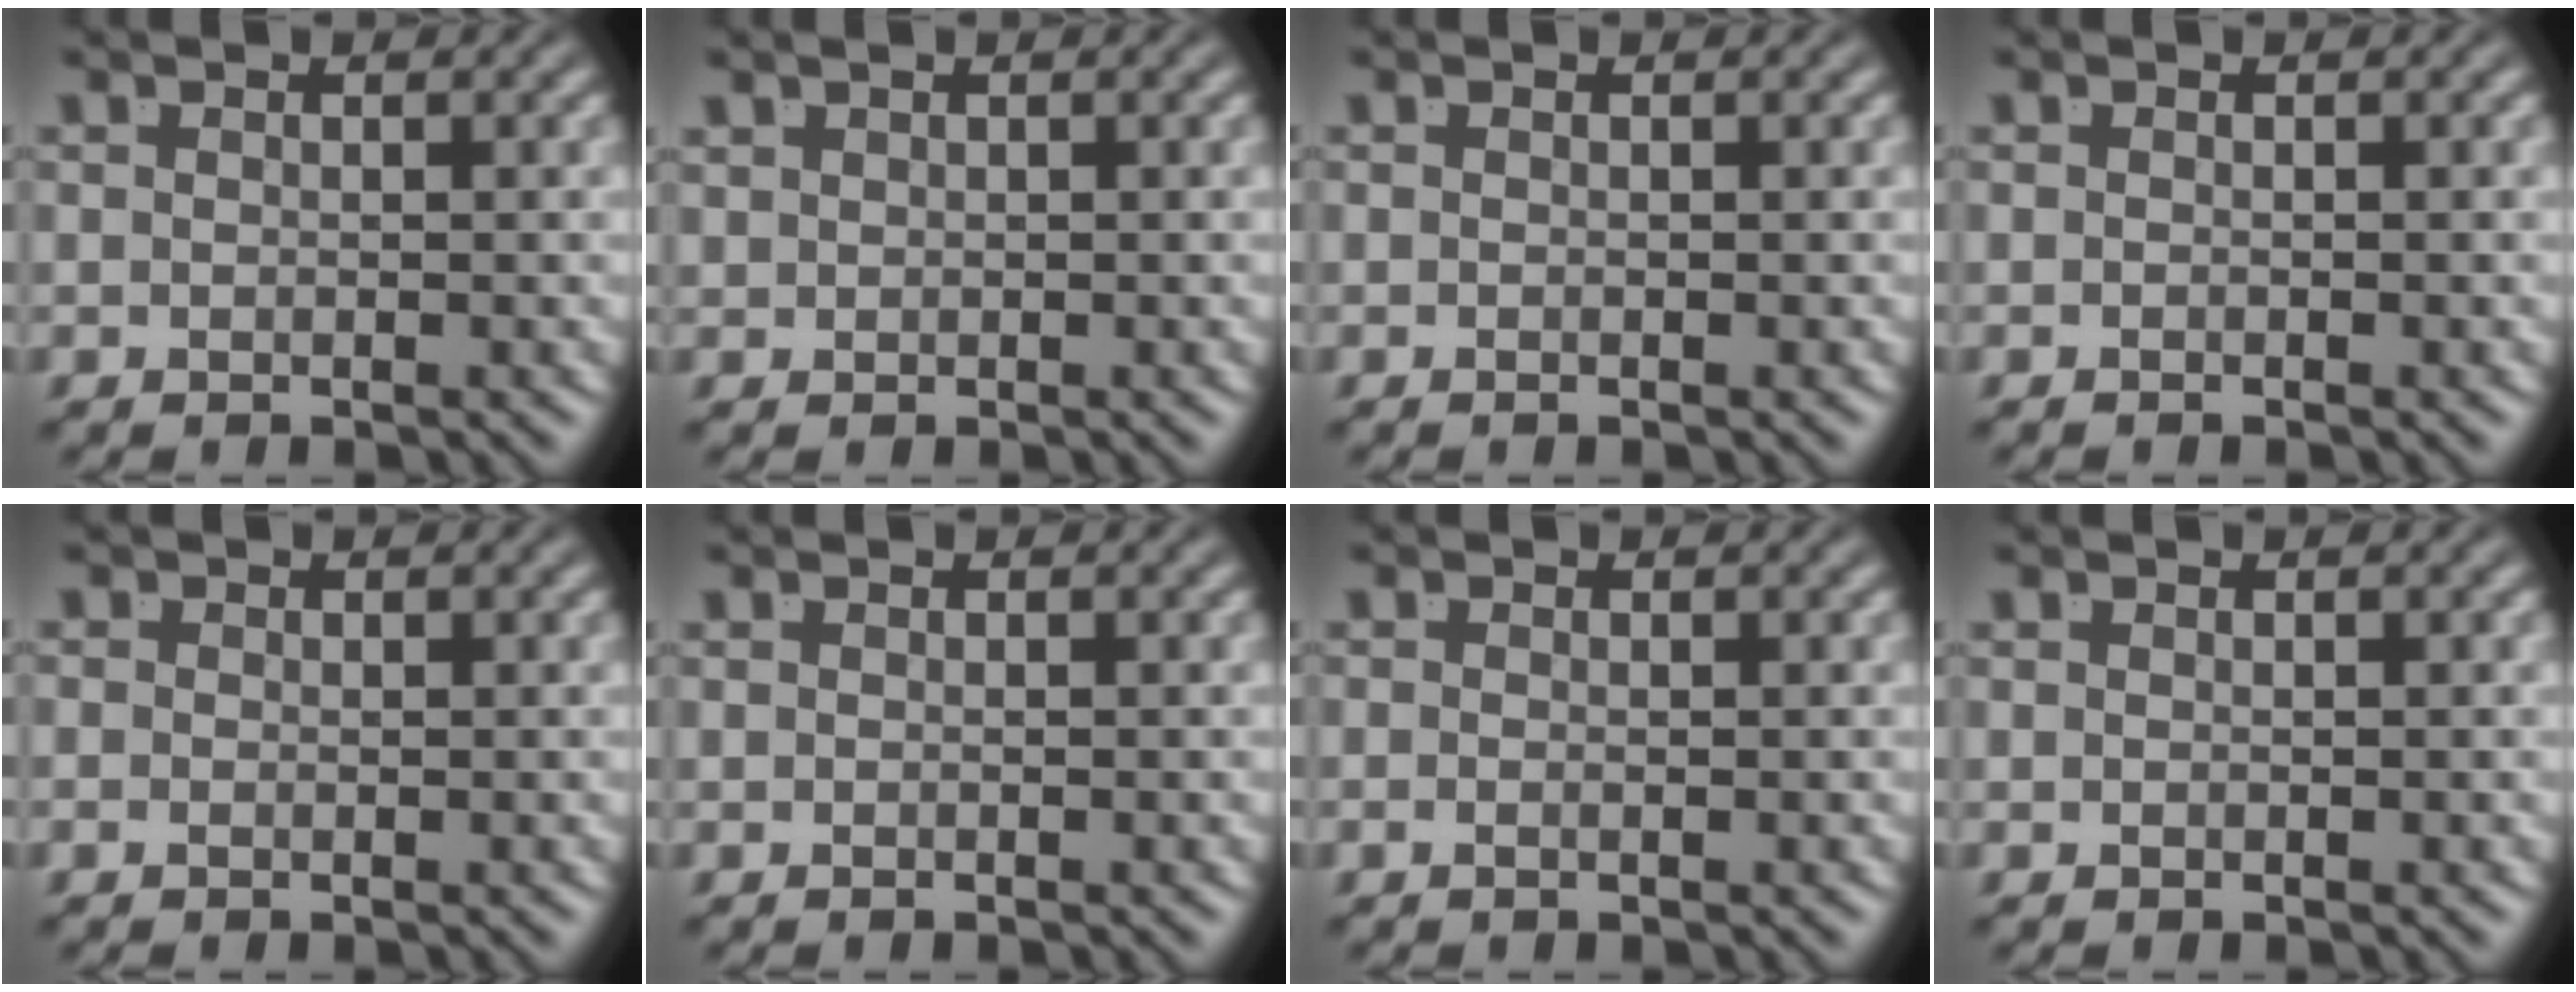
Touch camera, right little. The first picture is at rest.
{"total": 0.8, "force": [0.8, 0.0, 0.2], "torque": [-0.005, -0.002, 0.021]}
{"total": 0.0}
{"total": 0.6, "force": [-0.3, -0.5, 0.0], "torque": [0.004, -0.001, -0.005]}
{"total": 0.6, "force": [-0.3, 0.4, 0.3], "torque": [-0.008, -0.007, -0.005]}
{"total": 0.0}
{"total": 0.6, "force": [-0.5, 0.1, 0.4], "torque": [-0.009, -0.005, -0.006]}
{"total": 0.0}